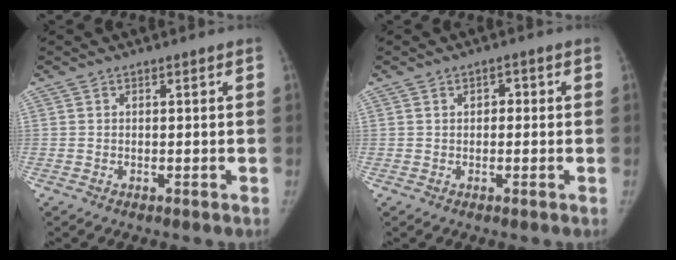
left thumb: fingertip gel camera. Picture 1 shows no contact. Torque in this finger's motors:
{"motor_torque": [-0.23, 0.06, -0.21, 0.04, -0.01]}